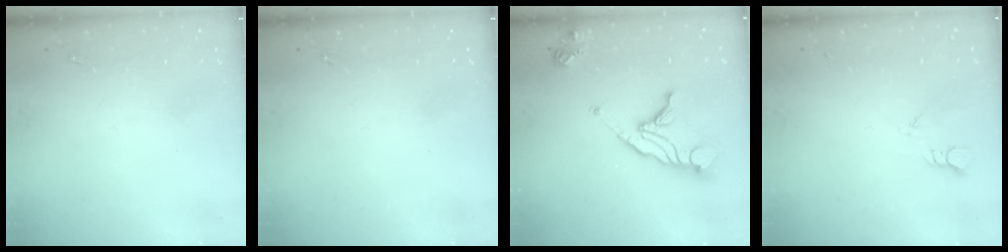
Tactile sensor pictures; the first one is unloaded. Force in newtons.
{"total": 0.0}
{"total": 14.9, "press": 14.8, "slide": 1.5}
{"total": 2.4, "press": 2.4, "slide": 0.2}